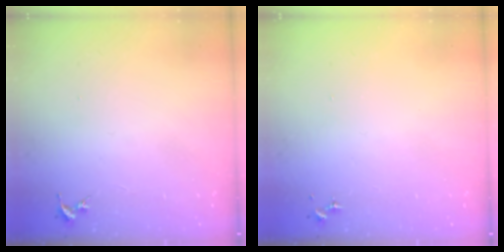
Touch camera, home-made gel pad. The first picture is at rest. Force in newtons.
{"total": 0.0}